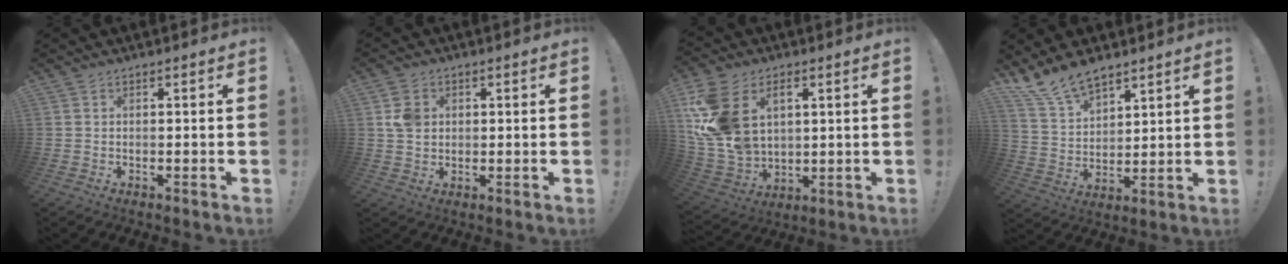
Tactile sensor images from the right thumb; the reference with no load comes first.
{"total": 5.2, "force": [1.4, 4.3, 2.7], "torque": [-0.037, 0.006, 0.027]}
{"total": 17.7, "force": [5.9, 12.5, 11.1], "torque": [-0.229, -0.027, 0.112]}
{"total": 11.8, "force": [9.9, 5.0, 3.9], "torque": [-0.088, -0.063, 0.192]}